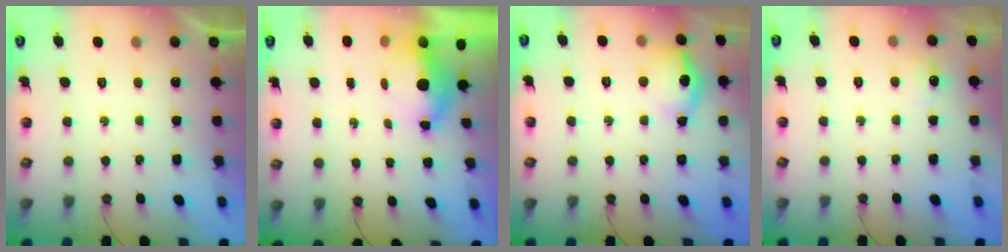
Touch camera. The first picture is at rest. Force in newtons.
{"total": 5.1, "press": 4.9, "slide": 1.4}
{"total": 11.9, "press": 11.7, "slide": 2.2}
{"total": 5.6, "press": 5.4, "slide": 1.4}